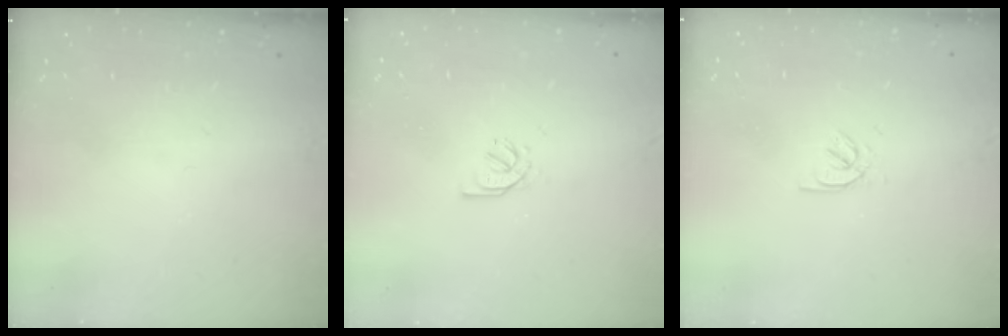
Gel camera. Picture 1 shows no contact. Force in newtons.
{"total": 1.7, "press": 1.6, "slide": 0.5}
{"total": 2.3, "press": 2.2, "slide": 0.3}